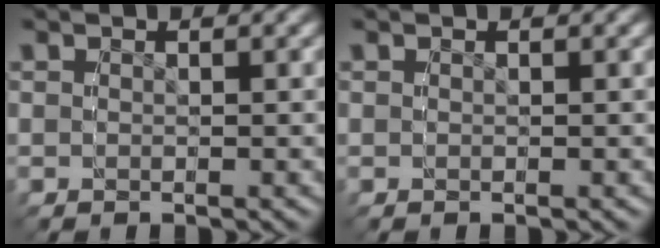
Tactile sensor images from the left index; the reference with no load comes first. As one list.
[{"total": 0.0}]